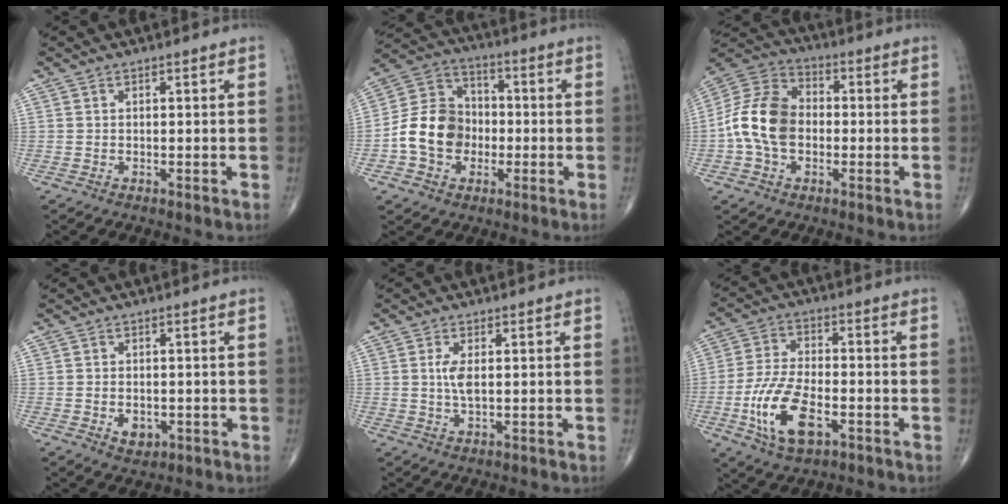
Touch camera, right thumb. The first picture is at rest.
{"total": 12.6, "force": [-2.5, 10.2, 7.0], "torque": [-0.105, 0.036, -0.055]}
{"total": 13.4, "force": [-1.5, 9.5, 9.3], "torque": [-0.170, 0.035, -0.040]}
{"total": 3.2, "force": [-1.0, 2.3, 2.1], "torque": [-0.018, 0.002, -0.005]}
{"total": 3.3, "force": [0.3, 1.1, 3.0], "torque": [-0.067, -0.004, 0.008]}
{"total": 12.7, "force": [-4.6, 6.0, 10.2], "torque": [-0.201, 0.015, -0.082]}